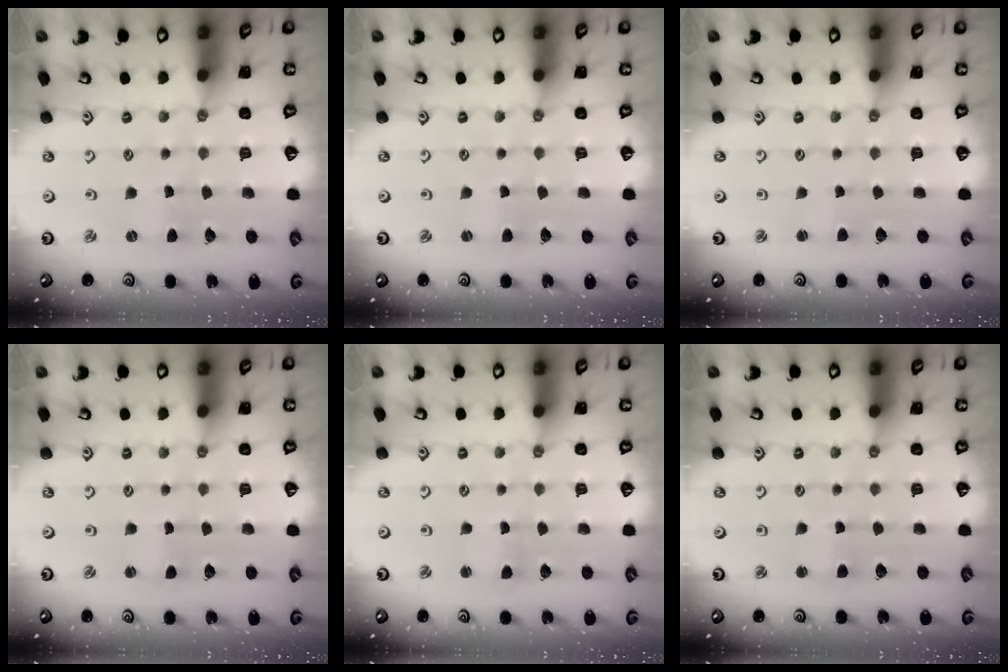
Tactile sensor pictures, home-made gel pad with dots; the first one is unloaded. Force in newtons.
{"total": 1.6, "press": 1.5, "slide": 0.3}
{"total": 1.5, "press": 1.5, "slide": 0.1}
{"total": 0.0}
{"total": 0.9, "press": 0.9, "slide": 0.1}
{"total": 2.7, "press": 2.7, "slide": 0.2}